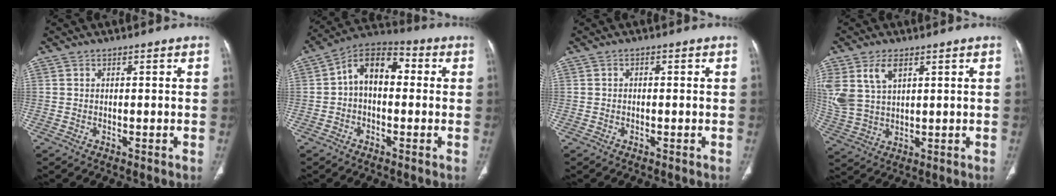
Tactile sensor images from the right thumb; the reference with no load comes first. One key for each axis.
{"total": 10.6, "fx": 0.7, "fy": 6.8, "fz": 8.1, "tx": -0.112, "ty": 0.036, "tz": -0.002}
{"total": 0.7, "fx": -0.1, "fy": 0.5, "fz": 0.5, "tx": -0.006, "ty": 0.002, "tz": -0.004}
{"total": 10.4, "fx": 4.6, "fy": 6.1, "fz": 7.1, "tx": -0.159, "ty": -0.007, "tz": 0.104}